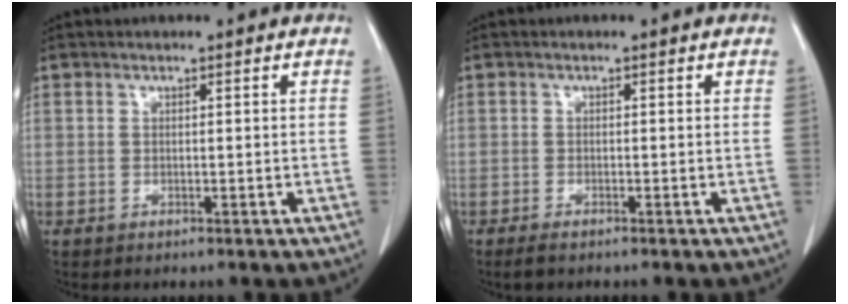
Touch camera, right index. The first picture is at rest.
{"total": 1.4, "force": [-1.2, 0.0, 0.7], "torque": [-0.017, -0.003, -0.021]}